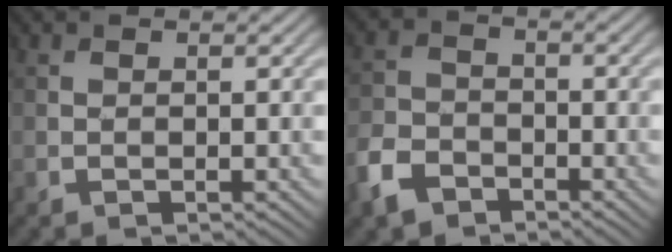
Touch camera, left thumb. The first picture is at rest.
{"total": 5.3, "force": [-3.6, 3.2, 2.1], "torque": [-0.058, -0.007, -0.082]}